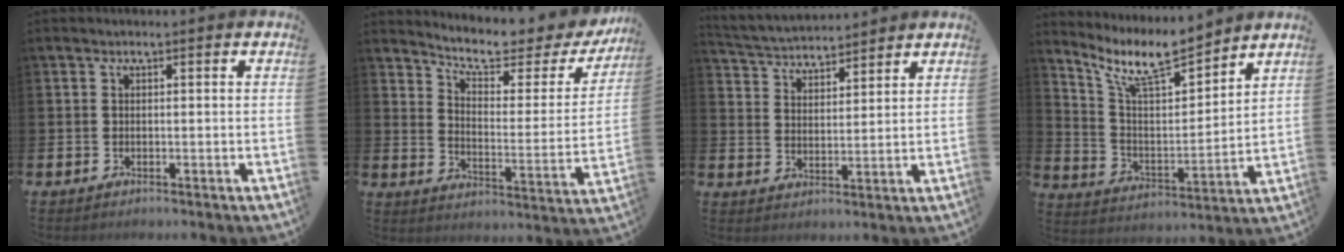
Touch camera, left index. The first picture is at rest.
{"total": 7.6, "force": [6.8, 1.7, 2.8], "torque": [-0.077, -0.049, 0.113]}
{"total": 4.1, "force": [4.0, 0.9, -0.1], "torque": [-0.023, -0.026, 0.071]}
{"total": 9.5, "force": [8.3, 2.1, 4.1], "torque": [-0.110, -0.049, 0.148]}